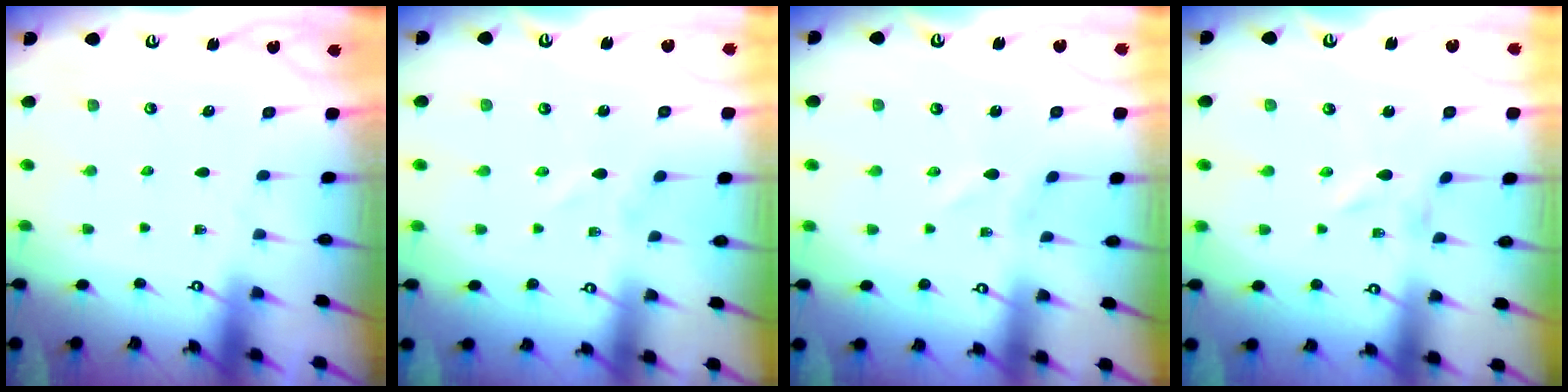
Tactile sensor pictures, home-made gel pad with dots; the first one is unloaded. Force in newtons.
{"total": 1.2, "press": 1.2, "slide": 0.1}
{"total": 0.0}
{"total": 0.0}